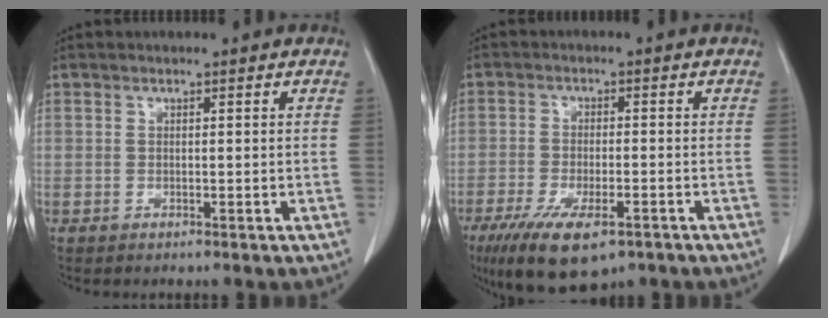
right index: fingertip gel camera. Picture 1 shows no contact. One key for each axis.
{"total": 11.5, "fx": -7.1, "fy": 4.0, "fz": 8.1, "tx": -0.144, "ty": -0.021, "tz": -0.111}